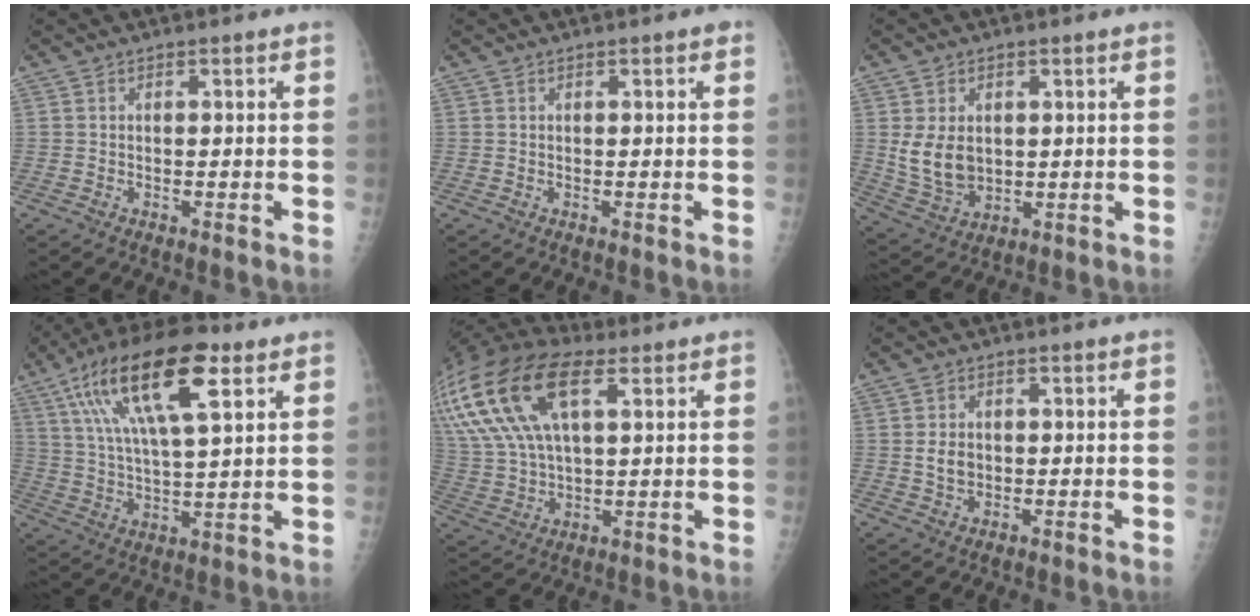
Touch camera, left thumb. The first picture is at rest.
{"total": 0.8, "force": [0.4, 0.2, 0.7], "torque": [-0.012, 0.001, 0.002]}
{"total": 8.4, "force": [1.2, 6.0, 5.7], "torque": [-0.087, -0.012, 0.040]}
{"total": 19.3, "force": [9.0, 6.3, 15.8], "torque": [-0.281, -0.006, 0.158]}
{"total": 25.2, "force": [10.3, 12.4, 19.3], "torque": [-0.422, 0.027, 0.190]}
{"total": 3.6, "force": [0.2, 2.7, 2.3], "torque": [-0.033, 0.000, 0.006]}